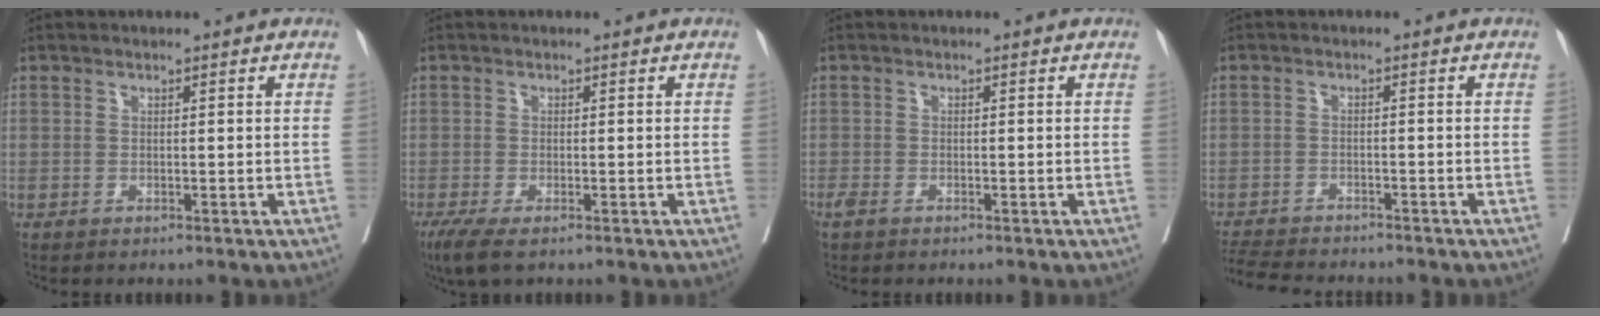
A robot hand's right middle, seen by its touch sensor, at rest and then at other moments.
{"total": 3.7, "force": [-2.4, 0.8, 2.7], "torque": [-0.057, -0.014, -0.042]}
{"total": 1.3, "force": [-0.9, 0.5, 0.7], "torque": [-0.019, -0.003, -0.018]}
{"total": 9.0, "force": [-8.3, 1.2, 3.1], "torque": [-0.053, -0.013, -0.130]}